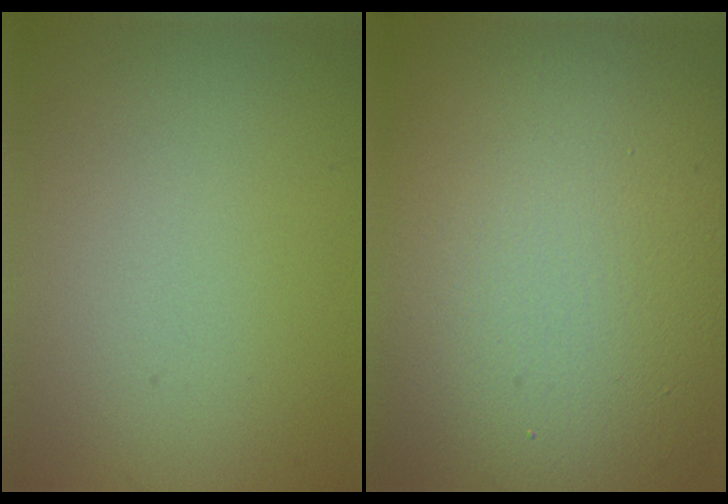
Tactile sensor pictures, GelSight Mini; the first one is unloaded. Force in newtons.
{"total": 17.8, "press": 17.7, "slide": 1.0}